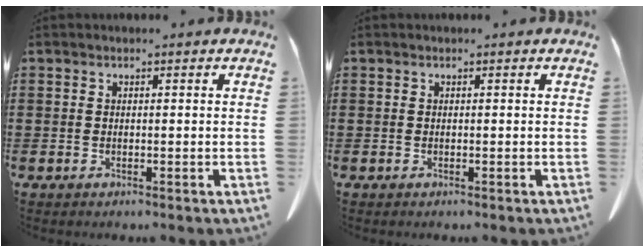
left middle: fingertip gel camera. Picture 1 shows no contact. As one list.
[{"total": 0.0}]